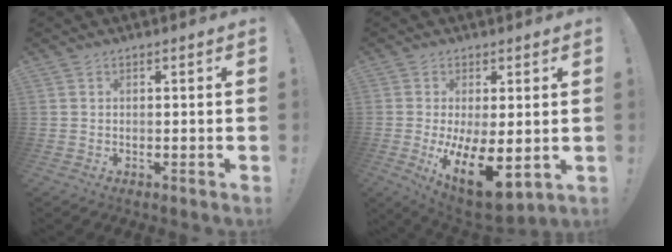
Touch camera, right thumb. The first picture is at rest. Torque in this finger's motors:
{"motor_torque": [-0.14, 0.93, 1.72, -0.43, 0.12]}